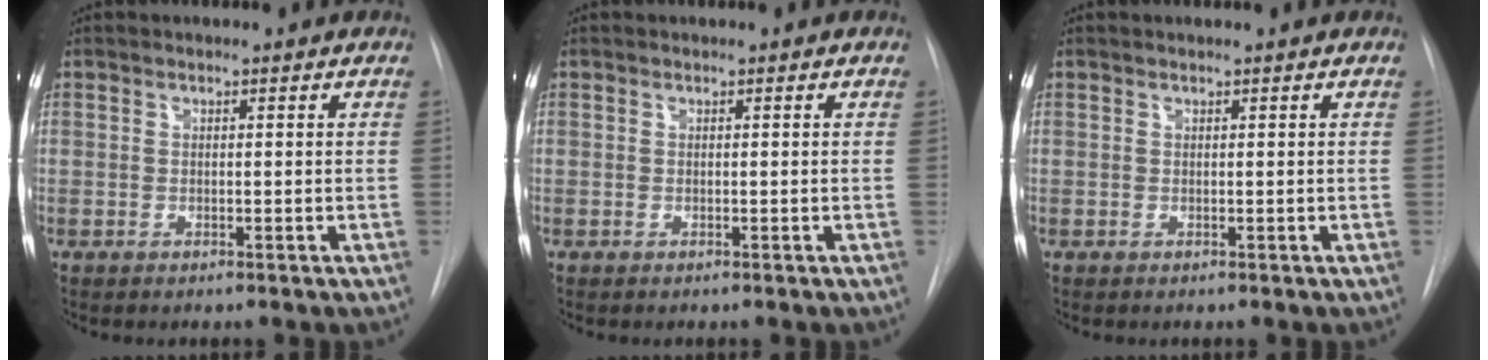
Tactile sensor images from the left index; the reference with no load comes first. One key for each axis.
{"total": 0.0}
{"total": 0.9, "fx": 0.8, "fy": -0.1, "fz": 0.3, "tx": -0.005, "ty": 0.008, "tz": 0.013}